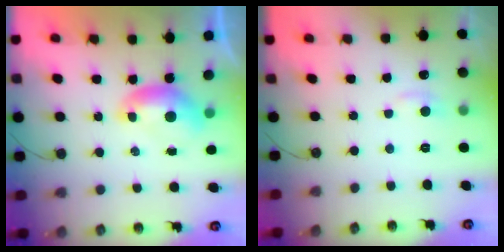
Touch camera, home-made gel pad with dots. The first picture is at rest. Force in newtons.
{"total": 1.1, "press": 0.8, "slide": 0.8}